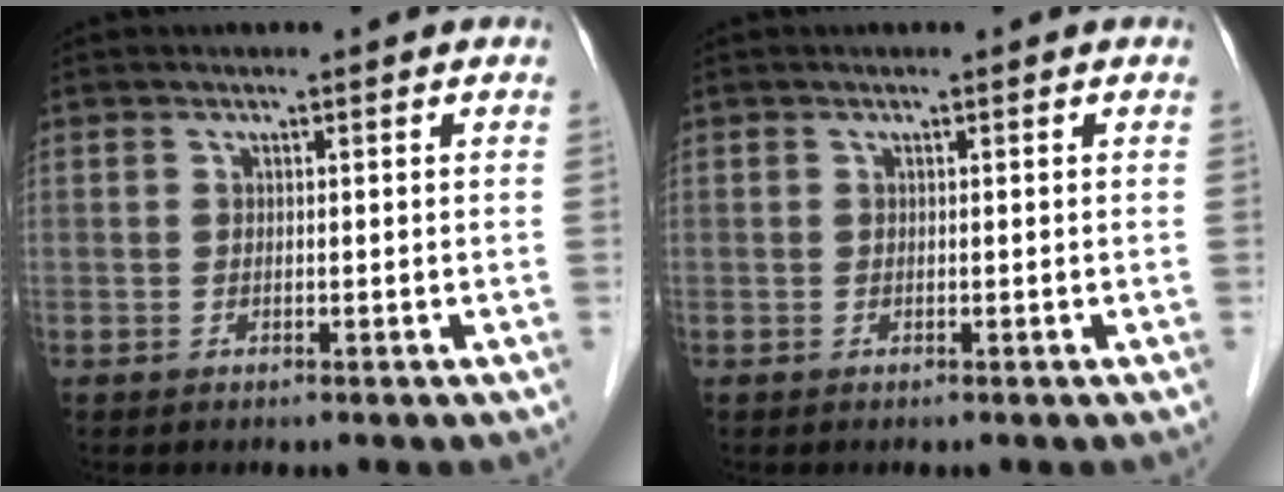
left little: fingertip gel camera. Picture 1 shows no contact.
{"total": 0.0}